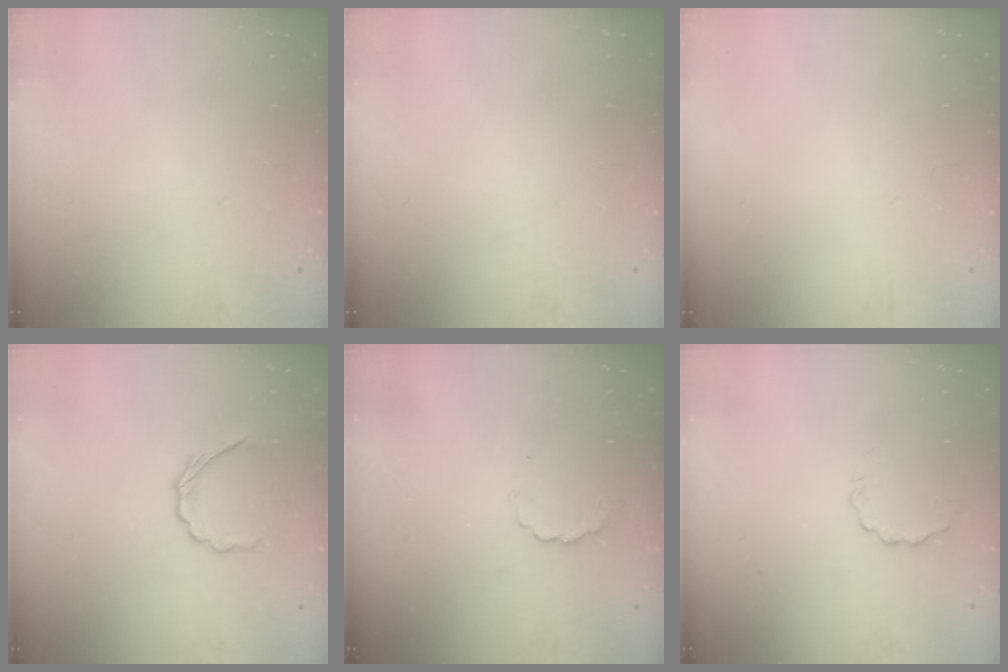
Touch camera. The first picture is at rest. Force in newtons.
{"total": 0.0}
{"total": 0.0}
{"total": 5.1, "press": 4.9, "slide": 1.4}
{"total": 4.2, "press": 4.1, "slide": 0.9}
{"total": 2.6, "press": 2.5, "slide": 0.8}